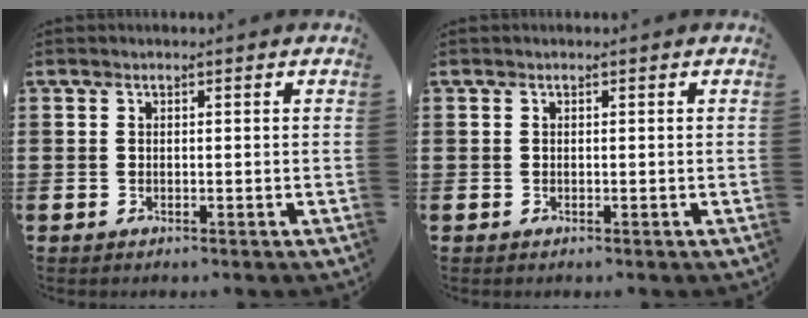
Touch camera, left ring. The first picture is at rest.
{"total": 0.0}